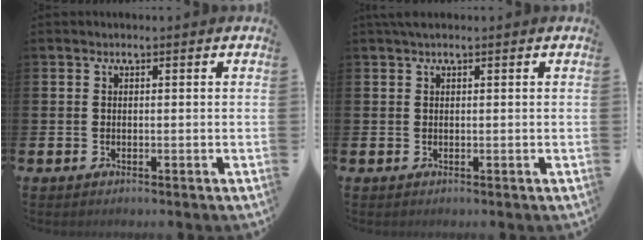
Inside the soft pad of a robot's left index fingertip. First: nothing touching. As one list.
[{"total": 1.0, "force": [0.8, 0.2, 0.6], "torque": [-0.013, 0.003, 0.013]}]